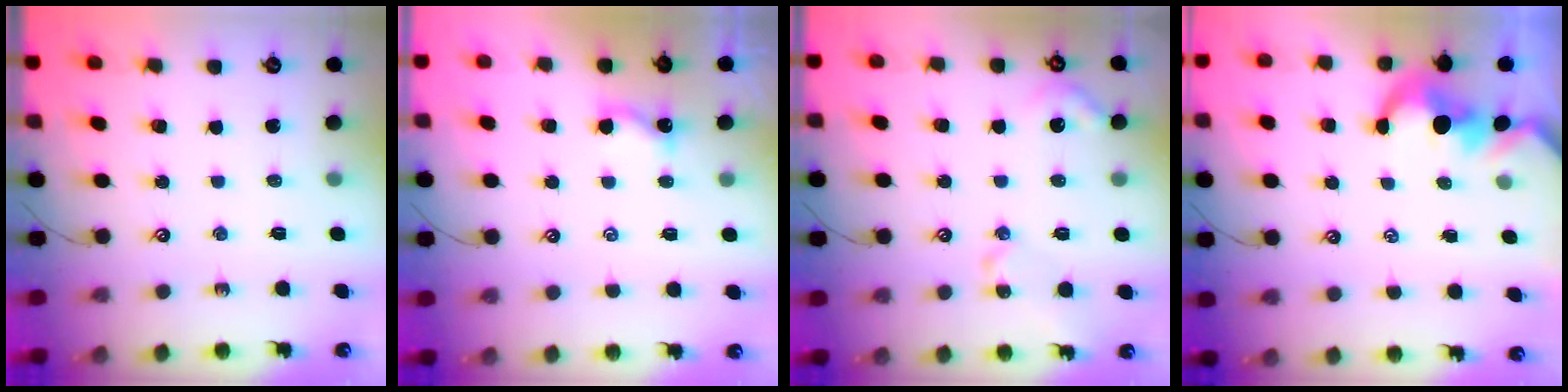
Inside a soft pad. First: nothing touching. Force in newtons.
{"total": 2.5, "press": 2.5, "slide": 0.1}
{"total": 4.7, "press": 4.7, "slide": 0.6}
{"total": 1.2, "press": 0.9, "slide": 0.8}